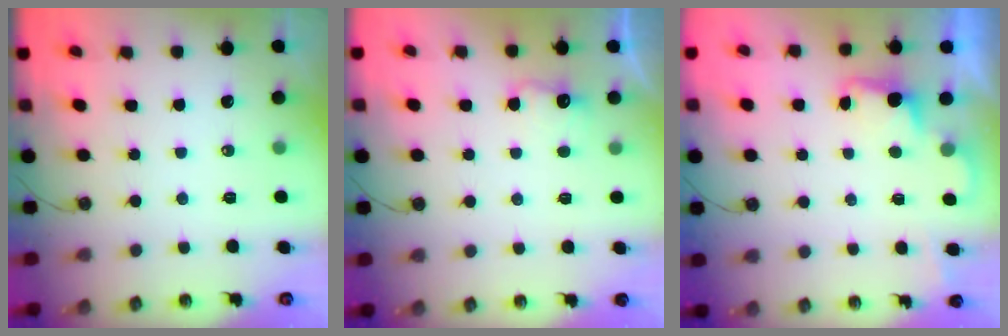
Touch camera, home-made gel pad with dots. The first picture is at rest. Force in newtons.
{"total": 4.3, "press": 4.2, "slide": 1.2}
{"total": 2.0, "press": 1.8, "slide": 0.9}